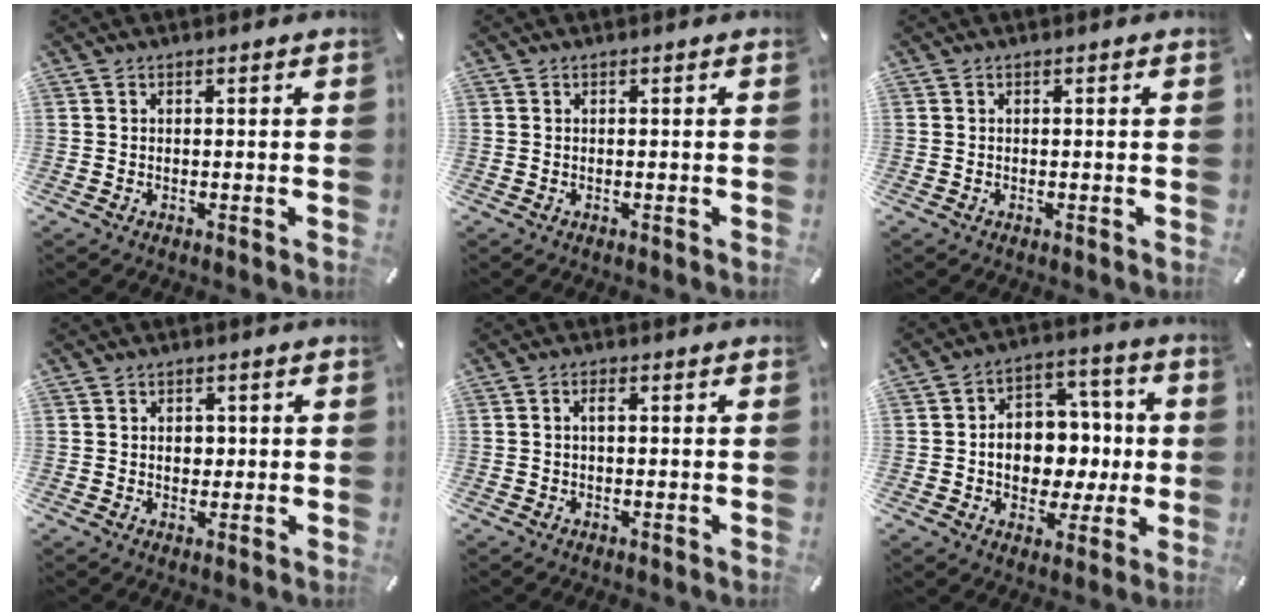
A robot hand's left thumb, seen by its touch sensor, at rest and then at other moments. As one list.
[{"total": 0.0}, {"total": 0.0}, {"total": 2.5, "force": [0.2, 2.0, 1.5], "torque": [-0.016, -0.003, -0.002]}, {"total": 1.6, "force": [0.1, 0.8, 1.4], "torque": [-0.028, 0.004, -0.001]}, {"total": 11.8, "force": [-1.2, 9.9, 6.4], "torque": [-0.094, 0.009, -0.013]}]